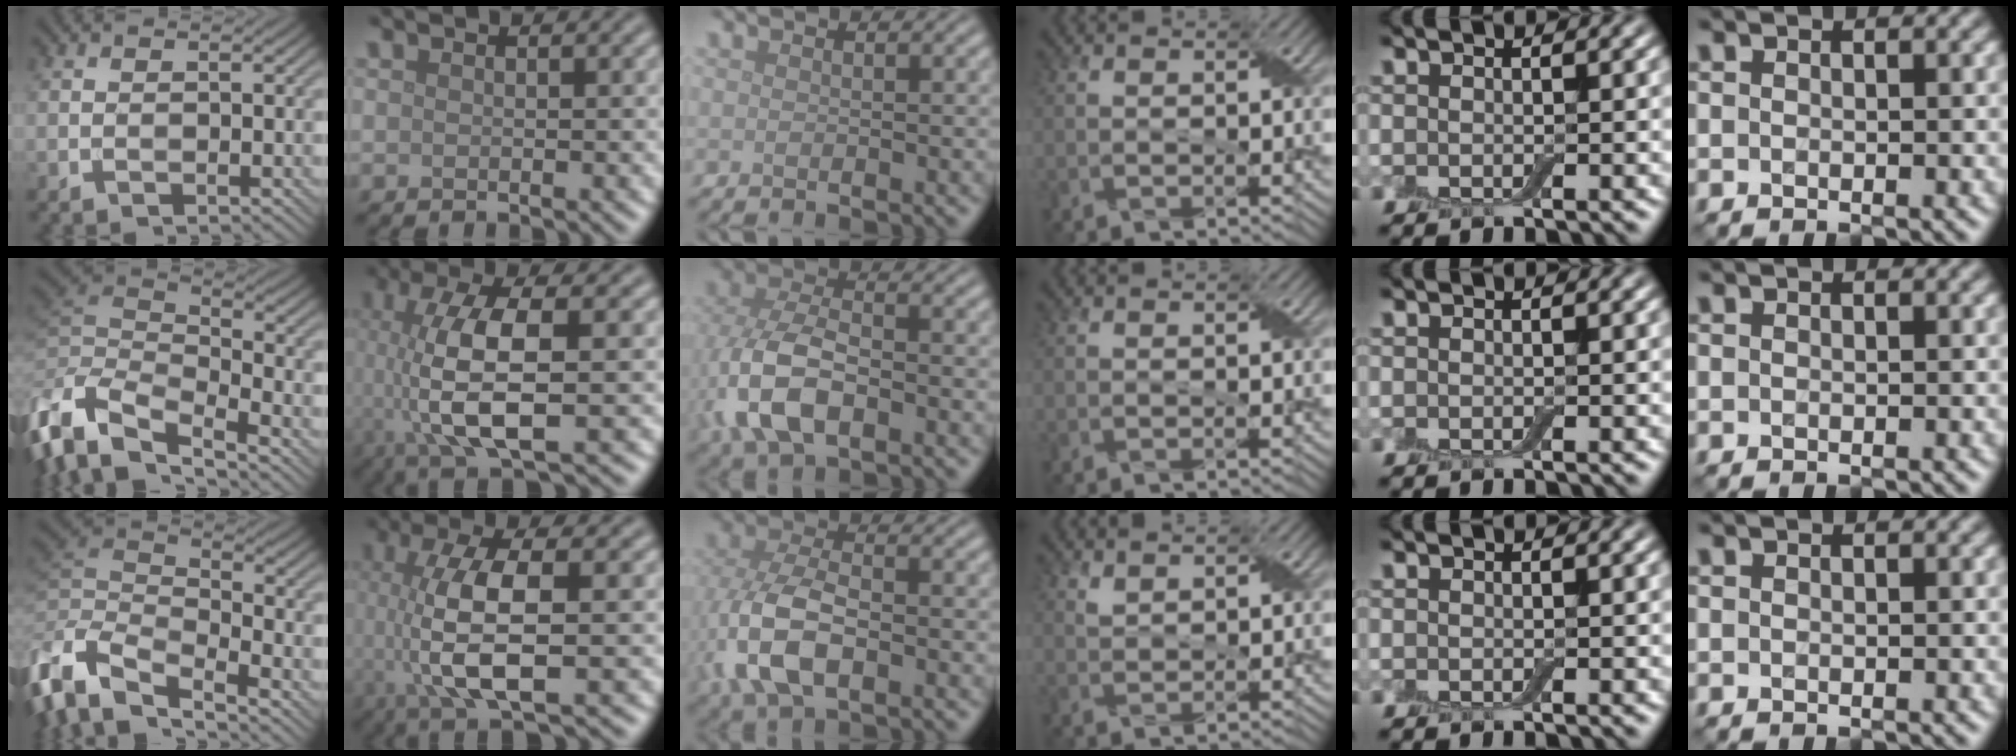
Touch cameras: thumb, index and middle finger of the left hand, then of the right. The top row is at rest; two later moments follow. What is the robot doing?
{"motion": "wrap", "object": "adhesive wrap"}